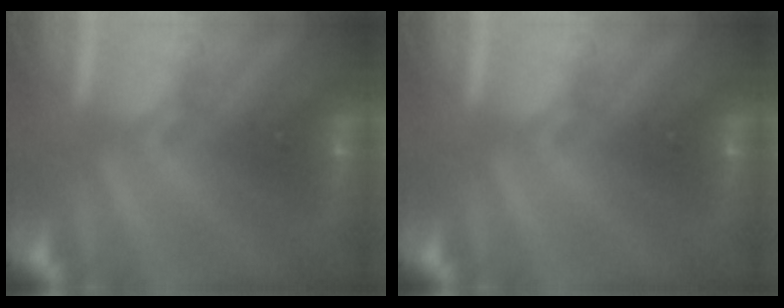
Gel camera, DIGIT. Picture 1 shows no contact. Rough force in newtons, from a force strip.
{"total": 0.0}